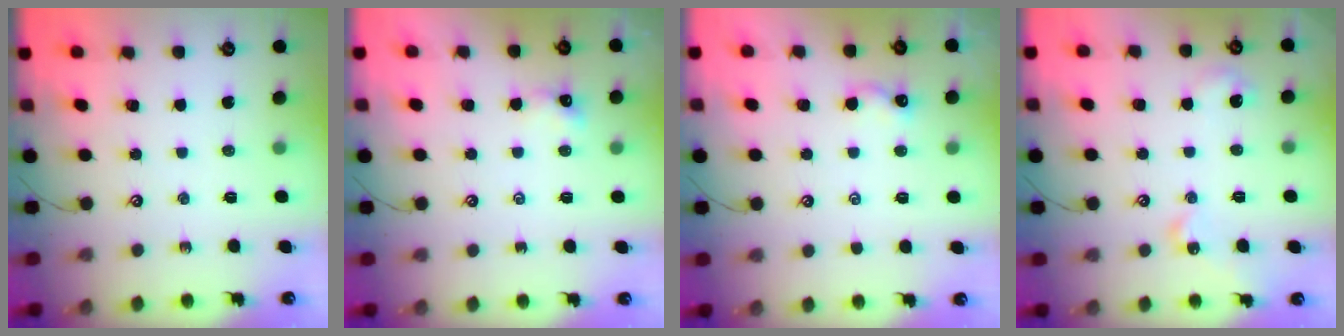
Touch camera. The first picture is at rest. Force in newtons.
{"total": 0.8, "press": 0.8, "slide": 0.3}
{"total": 1.5, "press": 1.5, "slide": 0.3}
{"total": 4.7, "press": 4.6, "slide": 0.6}